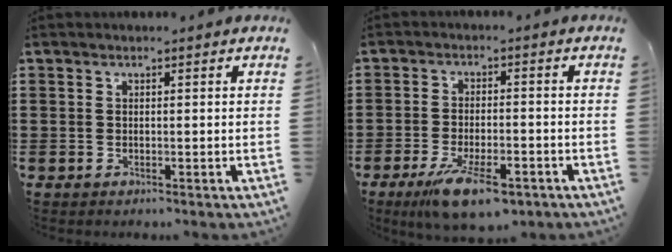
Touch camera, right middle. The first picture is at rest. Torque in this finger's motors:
{"motor_torque": [1.51, -0.62, 0.74, 0.07]}